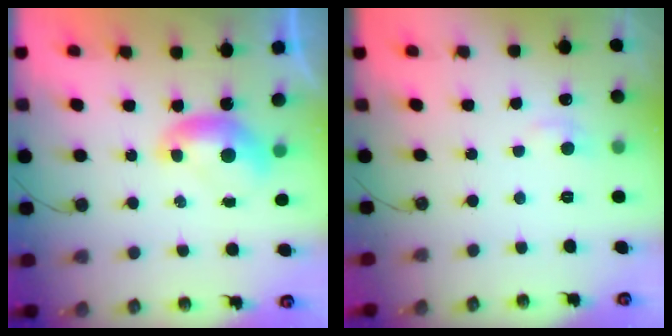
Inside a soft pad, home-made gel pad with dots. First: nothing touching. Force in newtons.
{"total": 0.9, "press": 0.5, "slide": 0.8}